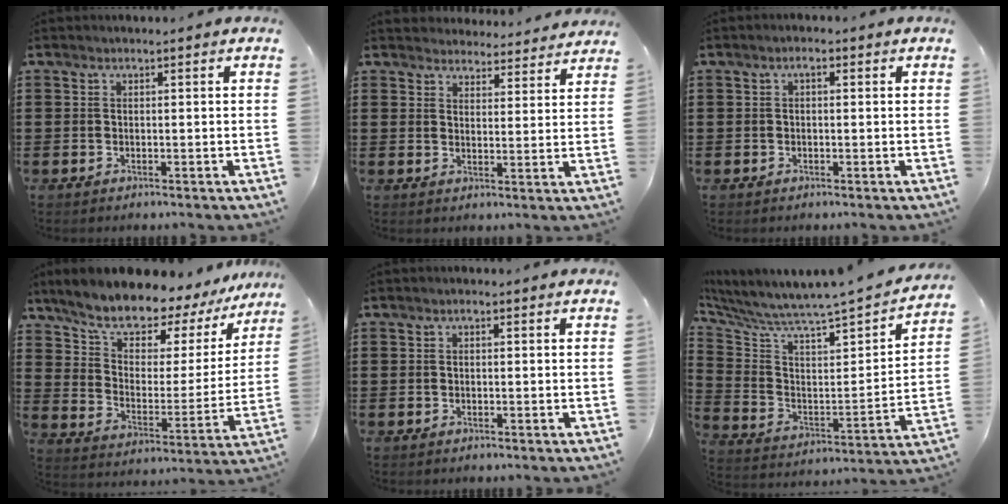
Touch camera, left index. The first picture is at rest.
{"total": 4.1, "force": [4.1, 0.4, -0.1], "torque": [-0.014, -0.019, 0.074]}
{"total": 1.6, "force": [0.2, 0.7, 1.4], "torque": [-0.028, 0.004, 0.002]}
{"total": 7.7, "force": [6.9, 2.7, 2.1], "torque": [-0.078, -0.058, 0.115]}
{"total": 0.6, "force": [0.0, 0.3, 0.5], "torque": [-0.010, 0.002, -0.001]}
{"total": 4.9, "force": [4.7, -0.5, 1.4], "torque": [-0.060, -0.064, 0.067]}